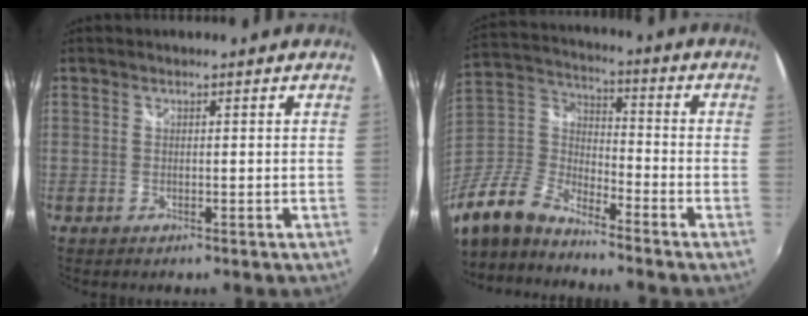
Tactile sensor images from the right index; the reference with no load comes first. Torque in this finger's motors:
{"motor_torque": [0.31, -0.41, 0.14, 0.03]}